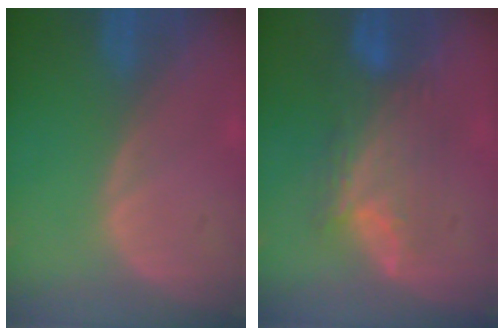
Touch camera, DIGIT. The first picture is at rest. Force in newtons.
{"total": 7.6, "press": 7.3, "slide": 2.2}